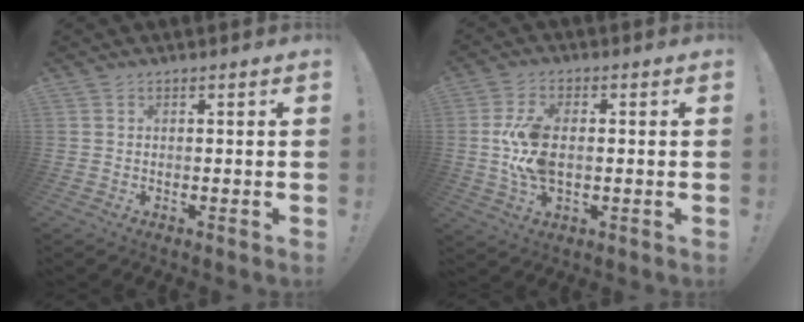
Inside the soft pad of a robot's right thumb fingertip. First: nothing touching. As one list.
[{"total": 10.7, "force": [-0.1, 6.2, 8.7], "torque": [-0.159, -0.005, -0.001]}]